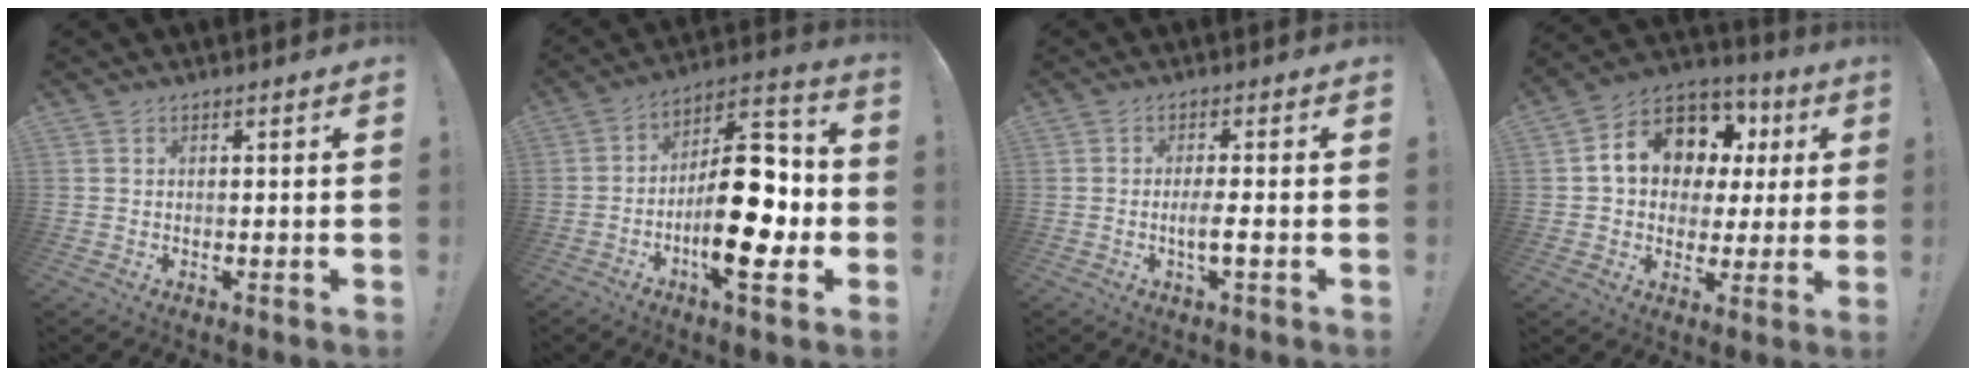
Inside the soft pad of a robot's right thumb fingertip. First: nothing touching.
{"total": 22.1, "force": [-5.1, 9.4, 19.4], "torque": [-0.298, 0.033, -0.072]}
{"total": 4.4, "force": [-1.2, 0.2, 4.2], "torque": [-0.073, -0.001, -0.021]}
{"total": 14.9, "force": [5.3, 11.3, 8.1], "torque": [-0.126, -0.022, 0.105]}